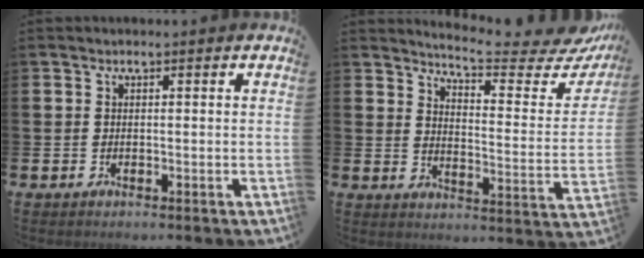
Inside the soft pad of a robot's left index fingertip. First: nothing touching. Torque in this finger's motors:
{"motor_torque": [0.96, -1.18, 0.11, 0.05]}